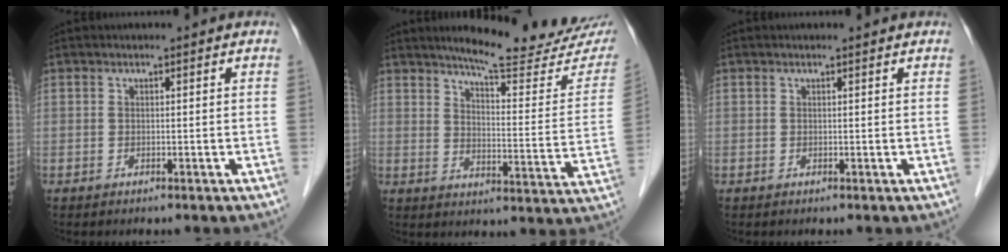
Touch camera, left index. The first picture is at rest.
{"total": 20.2, "force": [17.8, 2.3, 9.3], "torque": [-0.116, -0.067, 0.213]}
{"total": 0.7, "force": [0.7, 0.0, 0.2], "torque": [-0.011, 0.002, 0.007]}